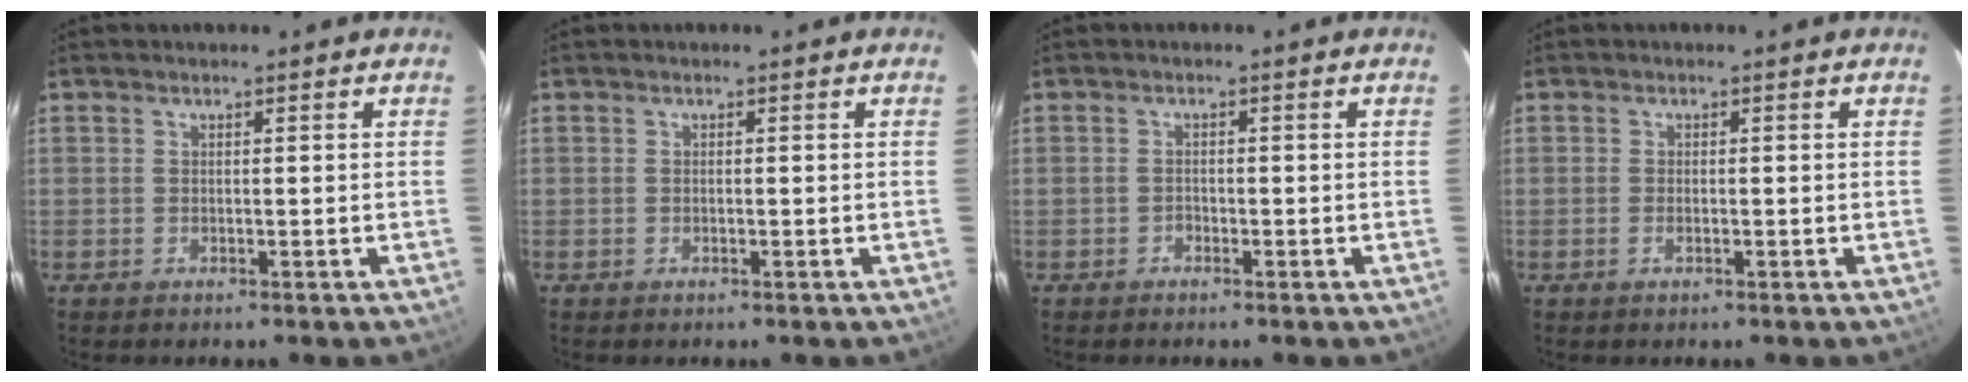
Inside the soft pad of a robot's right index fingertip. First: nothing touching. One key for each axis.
{"total": 0.0}
{"total": 0.7, "fx": -0.6, "fy": 0.5, "fz": 0.1, "tx": -0.001, "ty": 0.002, "tz": -0.009}
{"total": 1.1, "fx": -0.5, "fy": 0.5, "fz": 0.9, "tx": -0.019, "ty": -0.001, "tz": -0.009}